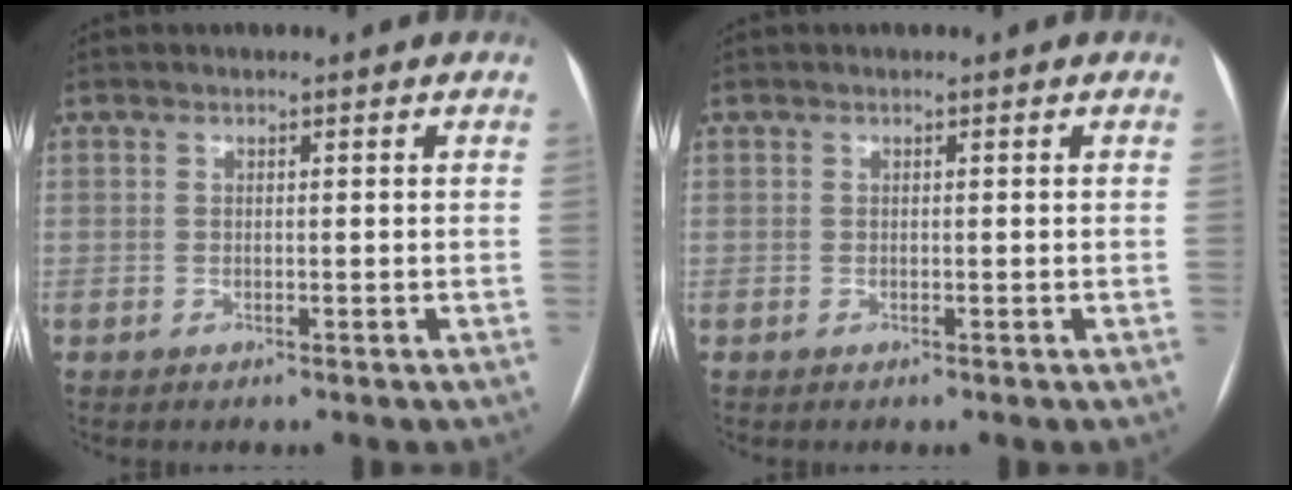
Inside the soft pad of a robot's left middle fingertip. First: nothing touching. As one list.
[{"total": 0.0}]